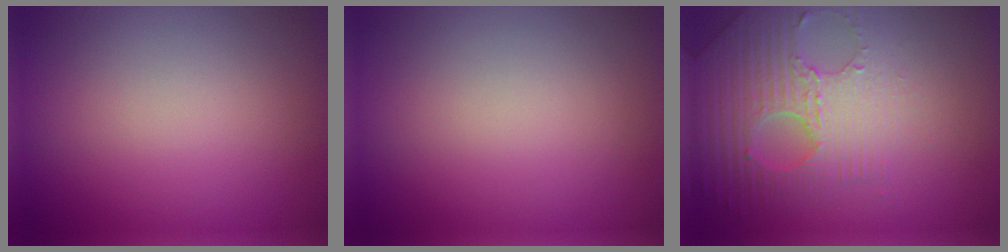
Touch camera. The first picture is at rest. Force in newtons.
{"total": 0.0}
{"total": 6.1, "press": 4.9, "slide": 3.7}